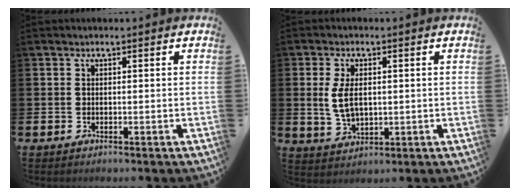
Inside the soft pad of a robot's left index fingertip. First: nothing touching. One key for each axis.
{"total": 4.9, "fx": 0.9, "fy": 2.7, "fz": 4.1, "tx": -0.076, "ty": 0.001, "tz": 0.010}